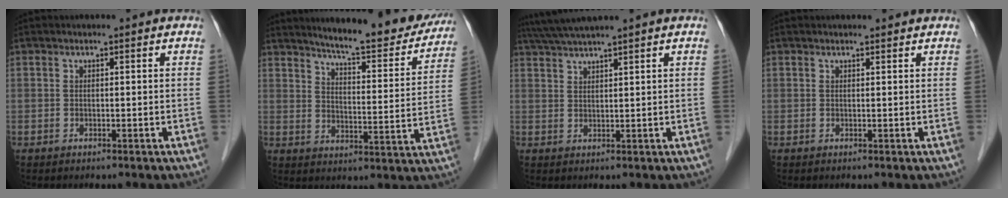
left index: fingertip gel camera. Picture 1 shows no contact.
{"total": 18.3, "force": [16.5, 2.5, 7.5], "torque": [-0.098, -0.039, 0.207]}
{"total": 5.7, "force": [4.9, -1.2, 2.7], "torque": [-0.052, 0.023, 0.092]}
{"total": 2.3, "force": [2.2, 0.3, 0.4], "torque": [-0.010, 0.013, 0.026]}